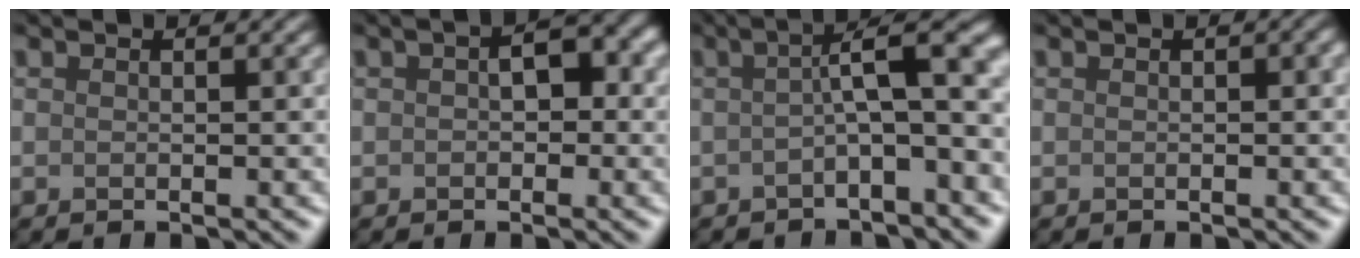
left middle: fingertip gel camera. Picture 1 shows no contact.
{"total": 2.4, "force": [-0.2, 1.6, 1.9], "torque": [-0.021, 0.011, -0.009]}
{"total": 5.5, "force": [-0.9, 1.1, 5.4], "torque": [-0.071, 0.026, -0.024]}
{"total": 1.2, "force": [-0.2, 0.7, 1.0], "torque": [-0.007, 0.003, -0.003]}